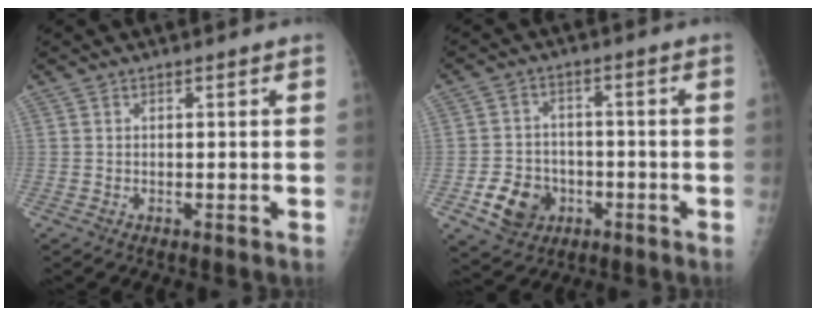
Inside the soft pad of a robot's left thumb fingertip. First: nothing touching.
{"total": 8.7, "force": [-3.3, 7.2, 3.7], "torque": [-0.040, 0.017, -0.048]}